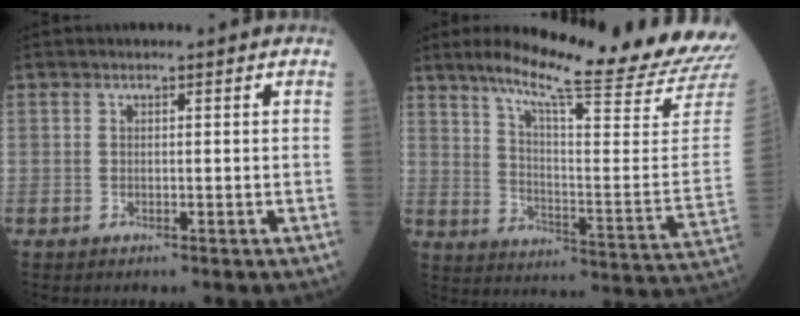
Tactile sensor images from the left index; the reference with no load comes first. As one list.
[{"total": 24.1, "force": [21.2, -1.4, 11.4], "torque": [-0.181, -0.097, 0.281]}]